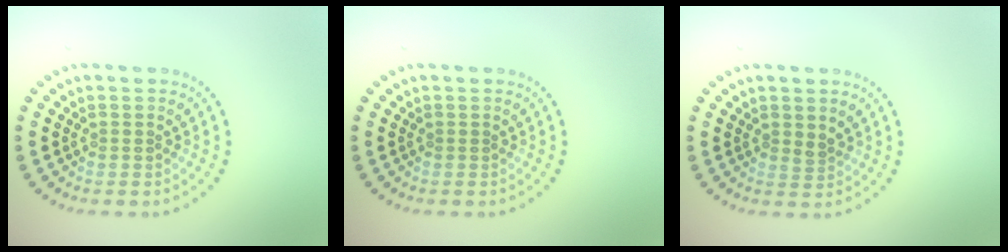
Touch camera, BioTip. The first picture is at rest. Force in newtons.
{"total": 0.0}
{"total": 0.9, "press": 0.8, "slide": 0.5}